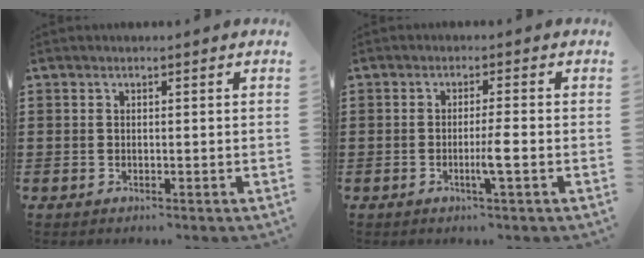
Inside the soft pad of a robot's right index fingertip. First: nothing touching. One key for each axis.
{"total": 3.3, "fx": -1.1, "fy": -0.2, "fz": 3.1, "tx": -0.059, "ty": -0.009, "tz": -0.024}